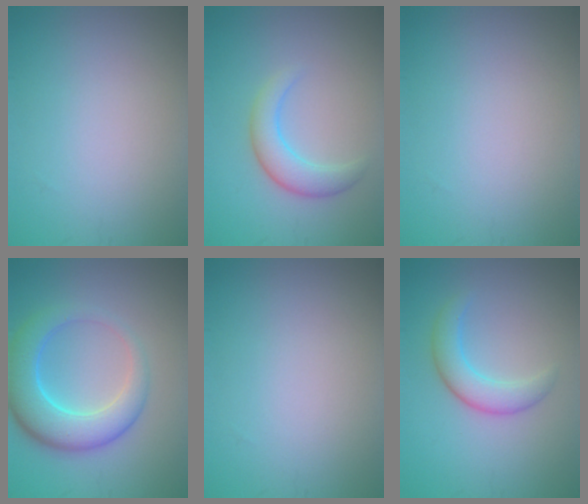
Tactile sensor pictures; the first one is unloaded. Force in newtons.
{"total": 3.3, "press": 3.3, "slide": 0.1}
{"total": 0.0}
{"total": 6.2, "press": 6.2, "slide": 0.4}
{"total": 0.0}
{"total": 3.4, "press": 3.4, "slide": 0.3}